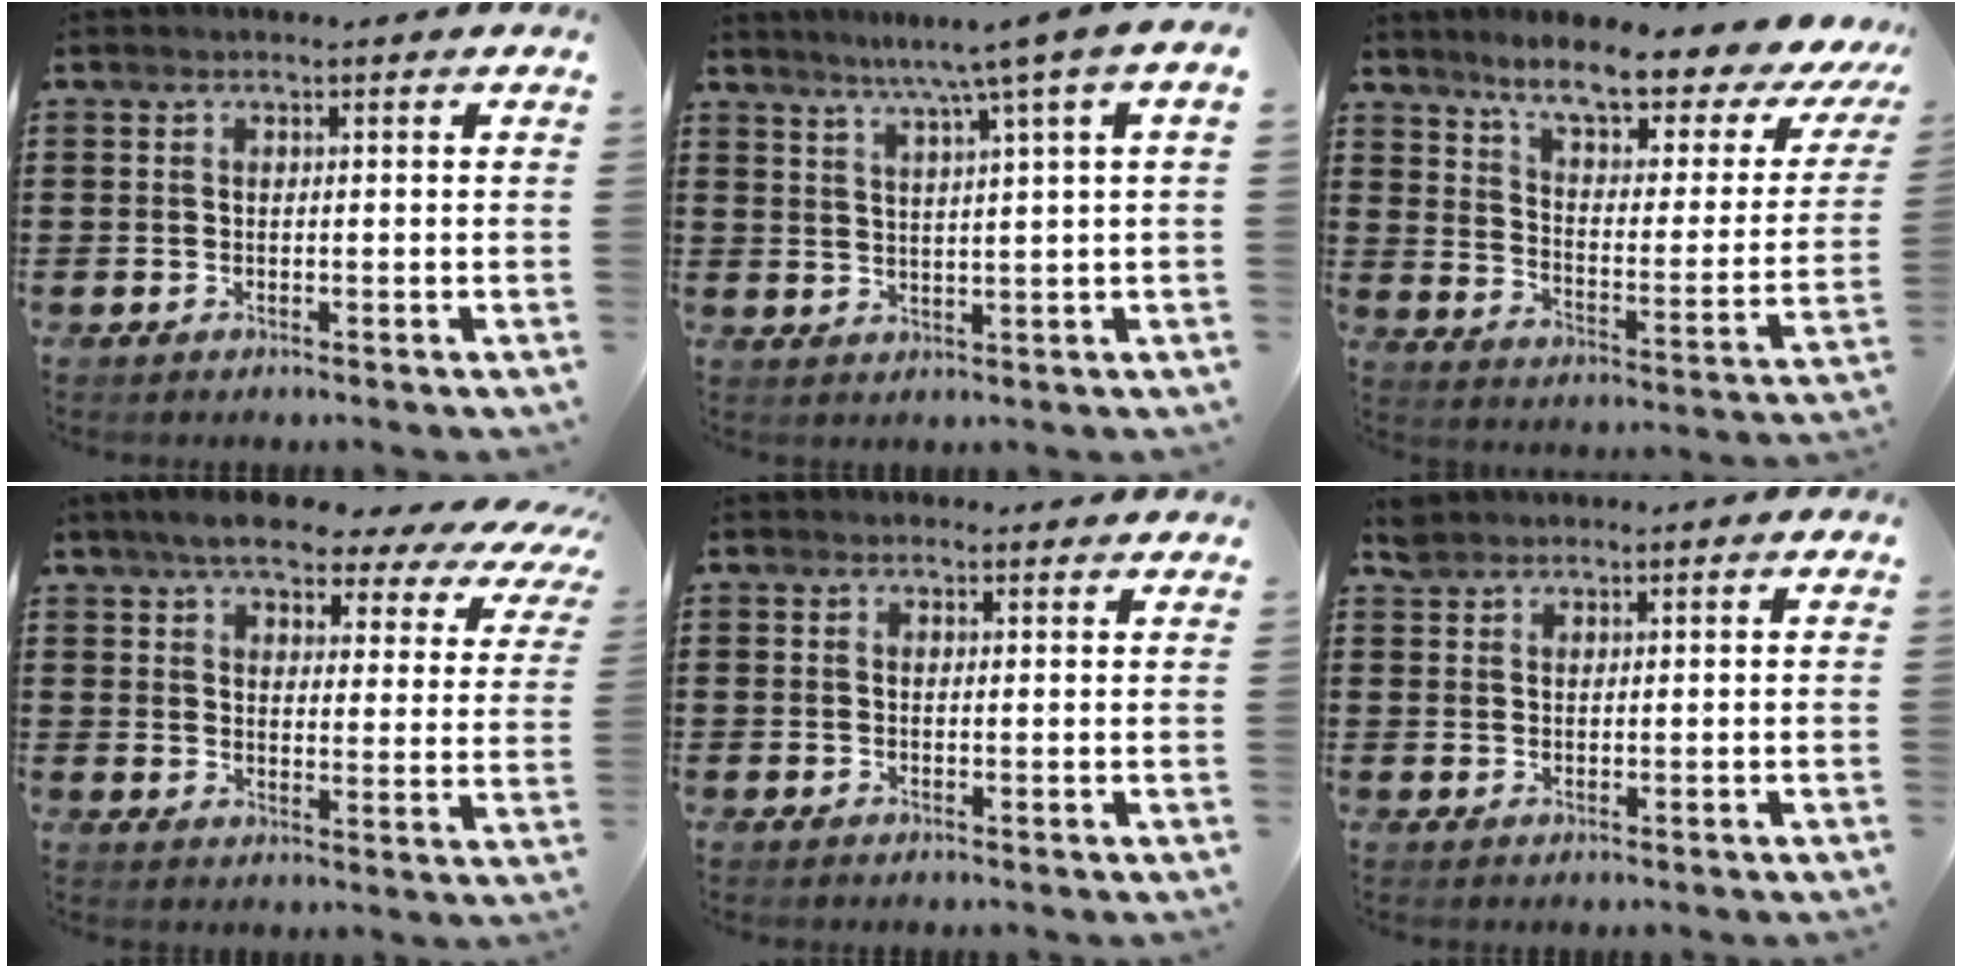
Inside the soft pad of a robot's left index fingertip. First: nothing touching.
{"total": 5.1, "force": [3.1, -1.0, 3.9], "torque": [-0.086, -0.016, 0.045]}
{"total": 9.2, "force": [7.4, 0.9, 5.4], "torque": [-0.109, -0.051, 0.115]}
{"total": 6.0, "force": [5.3, 1.8, 2.2], "torque": [-0.056, -0.029, 0.086]}
{"total": 1.2, "force": [1.0, 0.7, 0.1], "torque": [-0.005, 0.006, 0.020]}
{"total": 2.4, "force": [2.1, 1.0, 0.5], "torque": [-0.015, 0.005, 0.042]}